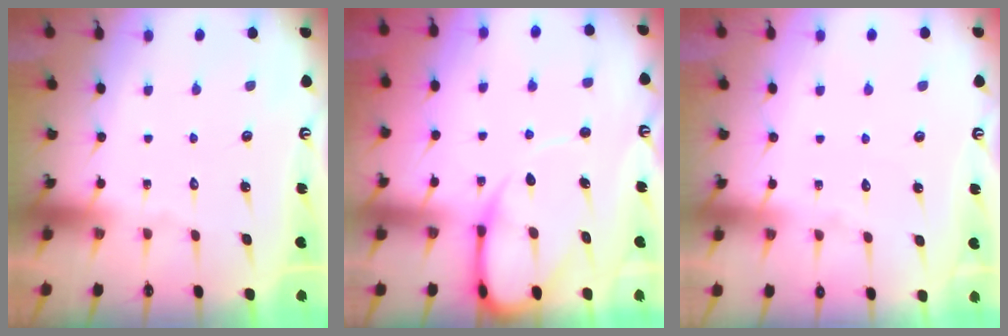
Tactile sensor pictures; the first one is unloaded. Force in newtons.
{"total": 8.7, "press": 8.6, "slide": 1.2}
{"total": 2.8, "press": 2.8, "slide": 0.4}